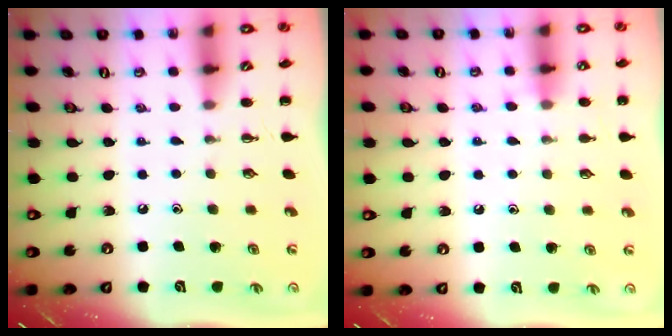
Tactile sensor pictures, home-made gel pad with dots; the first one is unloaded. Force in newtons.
{"total": 7.2, "press": 6.8, "slide": 2.4}